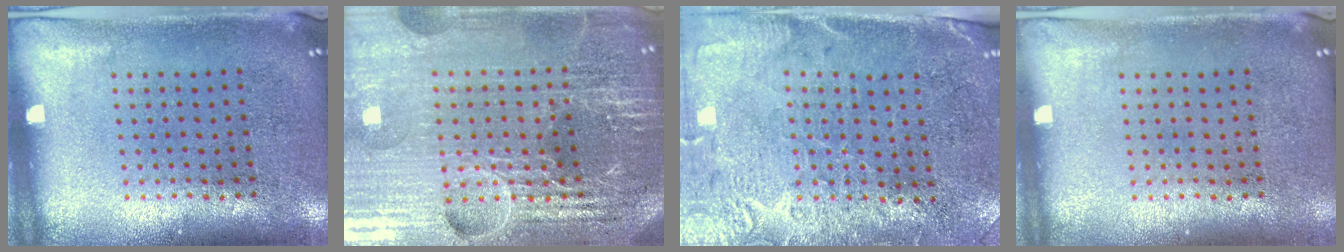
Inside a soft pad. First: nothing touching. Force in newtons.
{"total": 6.4, "press": 5.6, "slide": 3.0}
{"total": 2.9, "press": 2.6, "slide": 1.2}
{"total": 0.0}